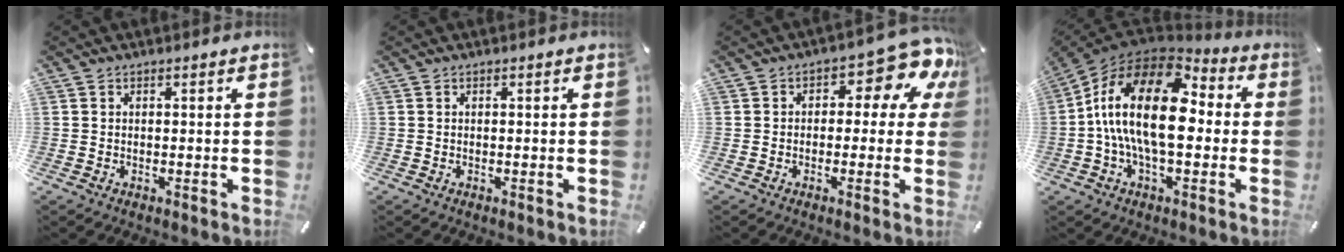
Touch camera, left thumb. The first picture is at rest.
{"total": 0.0}
{"total": 10.5, "force": [4.3, 5.1, 8.0], "torque": [-0.099, -0.036, 0.072]}
{"total": 20.9, "force": [0.1, 11.0, 17.7], "torque": [-0.339, 0.010, 0.001]}